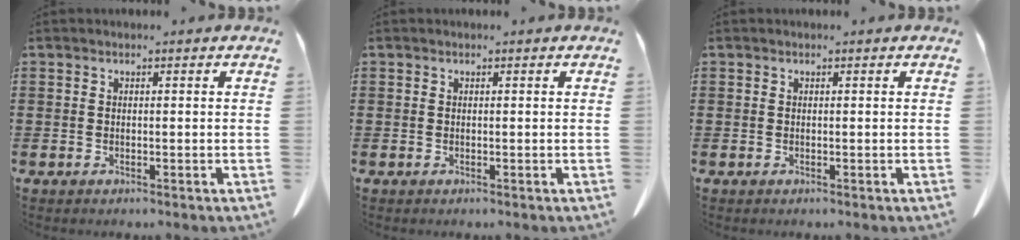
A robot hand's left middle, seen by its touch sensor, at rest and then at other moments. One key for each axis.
{"total": 0.0}
{"total": 0.0}